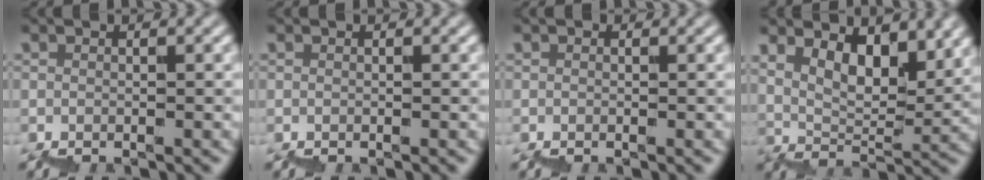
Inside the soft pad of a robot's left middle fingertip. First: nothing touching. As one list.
[{"total": 0.0}, {"total": 0.0}, {"total": 5.6, "force": [5.3, 1.1, 1.5], "torque": [-0.019, -0.001, 0.099]}]